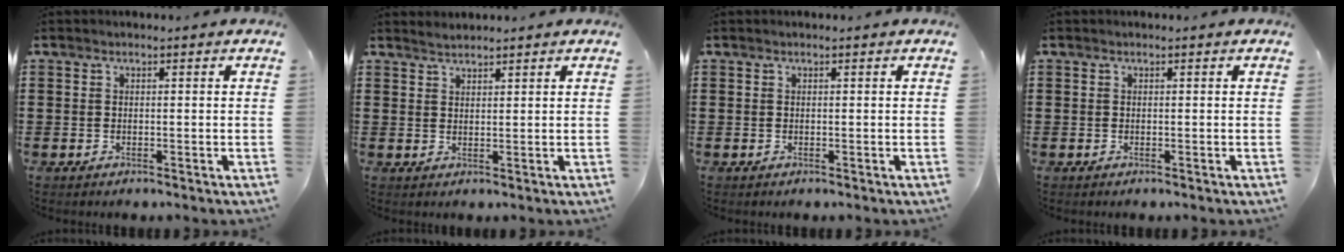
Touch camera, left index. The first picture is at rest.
{"total": 1.6, "force": [1.6, 0.1, 0.0], "torque": [-0.004, 0.002, 0.031]}
{"total": 0.0}
{"total": 0.0}